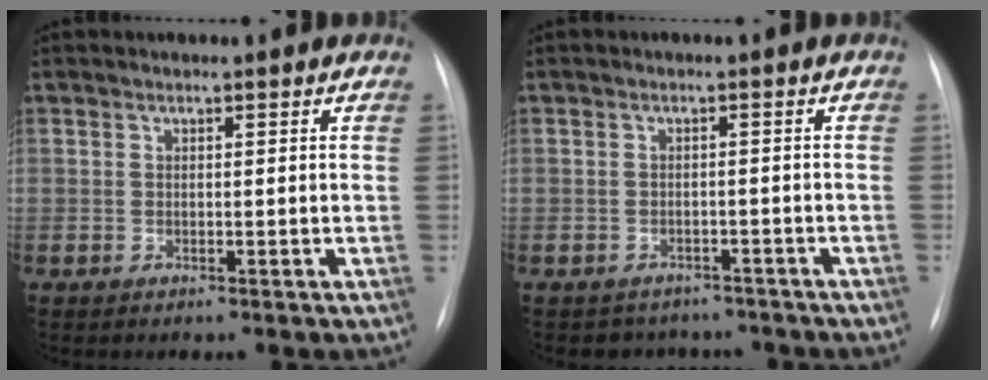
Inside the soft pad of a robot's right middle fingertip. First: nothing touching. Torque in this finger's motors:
{"motor_torque": [-0.03, -0.03, 0.00, 0.00]}